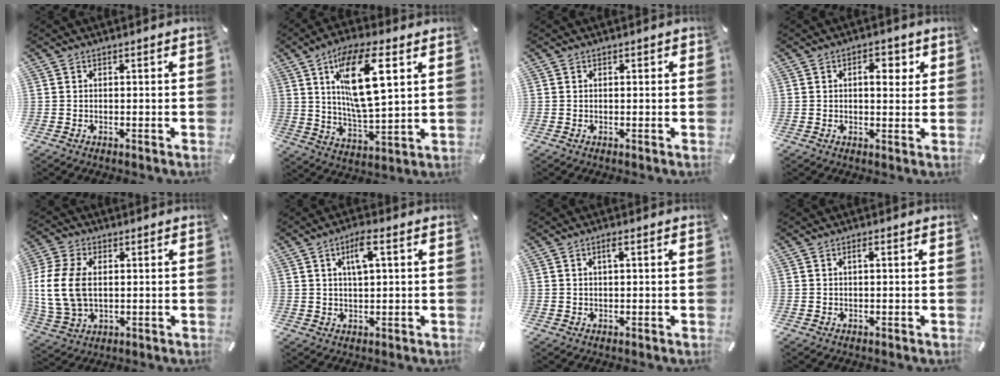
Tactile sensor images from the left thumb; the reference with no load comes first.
{"total": 16.9, "force": [6.6, 6.0, 14.4], "torque": [-0.271, -0.010, 0.103]}
{"total": 0.6, "force": [0.1, 0.5, 0.4], "torque": [-0.007, 0.004, 0.001]}
{"total": 5.4, "force": [1.7, 3.1, 4.1], "torque": [-0.040, -0.008, 0.014]}
{"total": 11.8, "force": [0.8, 8.3, 8.3], "torque": [-0.205, 0.004, 0.015]}
{"total": 5.9, "force": [2.2, 1.6, 5.3], "torque": [-0.108, 0.007, 0.035]}
{"total": 2.1, "force": [0.6, 0.5, 1.9], "torque": [-0.038, 0.004, 0.009]}
{"total": 1.4, "force": [0.3, 0.3, 1.3], "torque": [-0.026, 0.002, 0.004]}